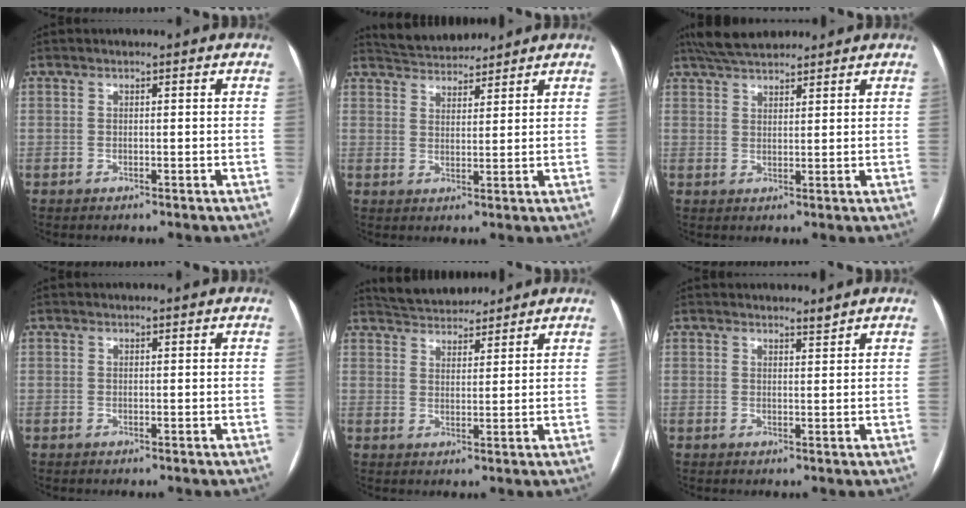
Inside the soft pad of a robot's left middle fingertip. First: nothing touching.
{"total": 6.4, "force": [6.2, 1.3, 1.0], "torque": [-0.023, 0.023, 0.102]}
{"total": 7.4, "force": [6.5, 1.8, 3.0], "torque": [-0.054, 0.032, 0.115]}
{"total": 0.0}
{"total": 7.1, "force": [6.8, 1.7, 1.4], "torque": [-0.027, 0.021, 0.111]}
{"total": 1.3, "force": [1.3, -0.2, 0.0], "torque": [-0.009, -0.005, 0.022]}